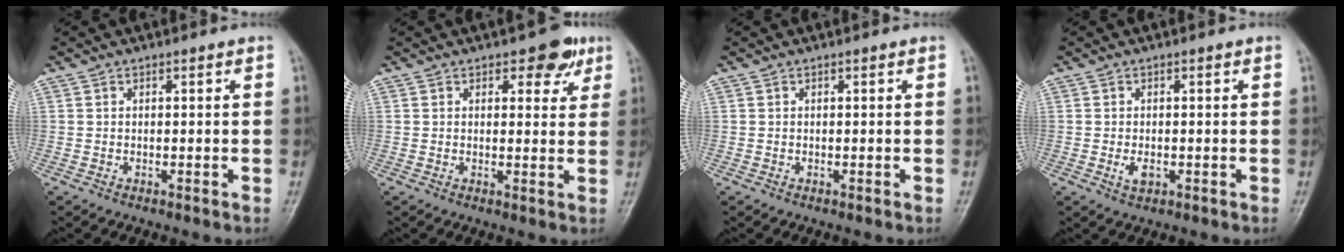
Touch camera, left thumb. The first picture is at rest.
{"total": 5.0, "force": [2.9, 2.8, 3.1], "torque": [-0.010, -0.010, 0.032]}
{"total": 0.0}
{"total": 2.2, "force": [-0.5, 1.3, 1.7], "torque": [-0.029, -0.002, -0.008]}